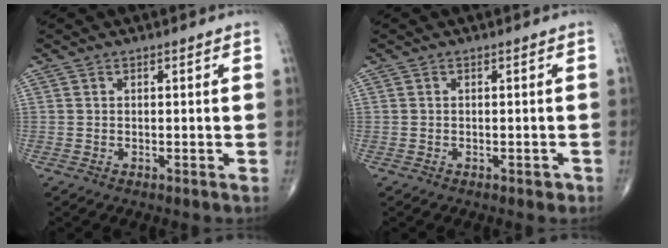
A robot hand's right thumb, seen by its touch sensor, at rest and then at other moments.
{"total": 1.0, "force": [-0.6, 0.6, 0.6], "torque": [-0.005, 0.000, -0.007]}